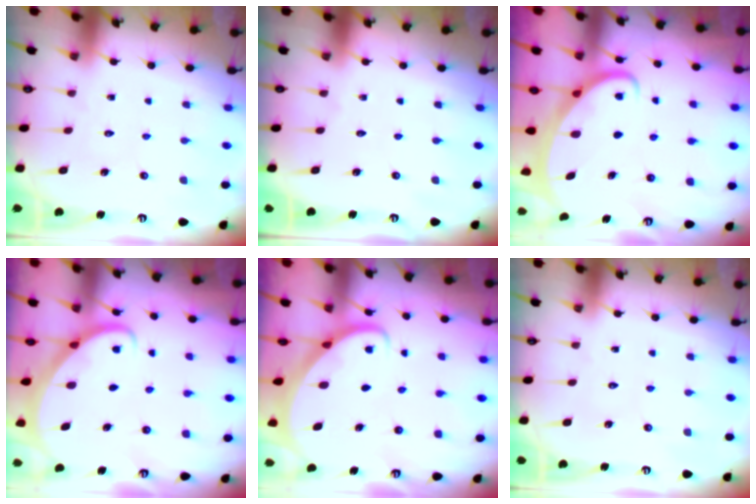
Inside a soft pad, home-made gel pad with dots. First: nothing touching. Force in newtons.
{"total": 0.0}
{"total": 2.6, "press": 2.6, "slide": 0.4}
{"total": 2.8, "press": 2.8, "slide": 0.2}
{"total": 2.6, "press": 2.6, "slide": 0.3}
{"total": 0.0}